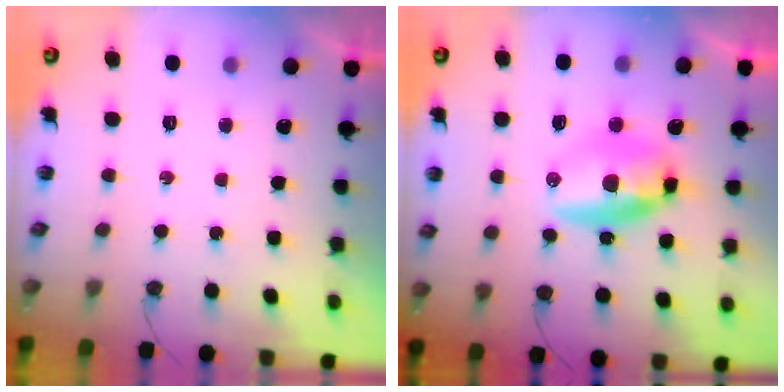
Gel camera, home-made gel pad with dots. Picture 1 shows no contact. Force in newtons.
{"total": 15.2, "press": 11.3, "slide": 10.1}